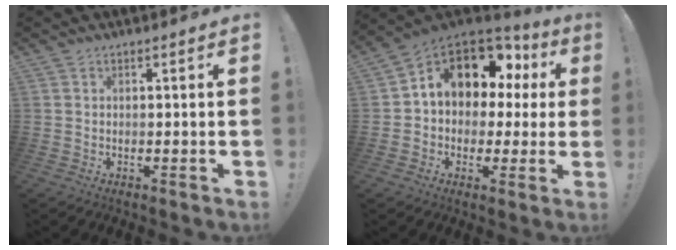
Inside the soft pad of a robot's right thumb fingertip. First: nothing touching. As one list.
[{"total": 13.4, "force": [6.4, 8.5, 8.2], "torque": [-0.133, -0.038, 0.116]}]